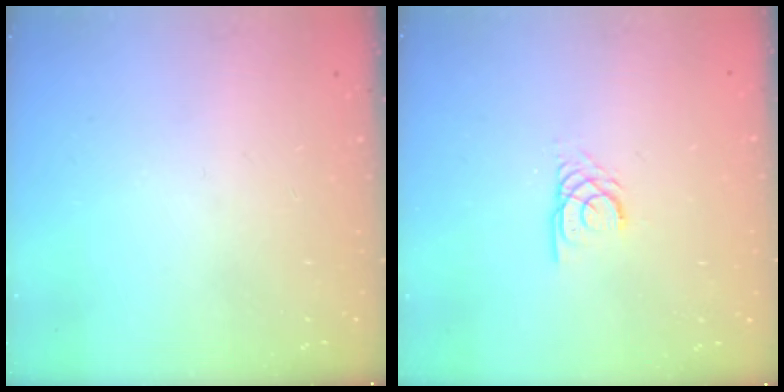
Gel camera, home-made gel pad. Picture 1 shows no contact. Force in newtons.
{"total": 2.4, "press": 2.4, "slide": 0.2}